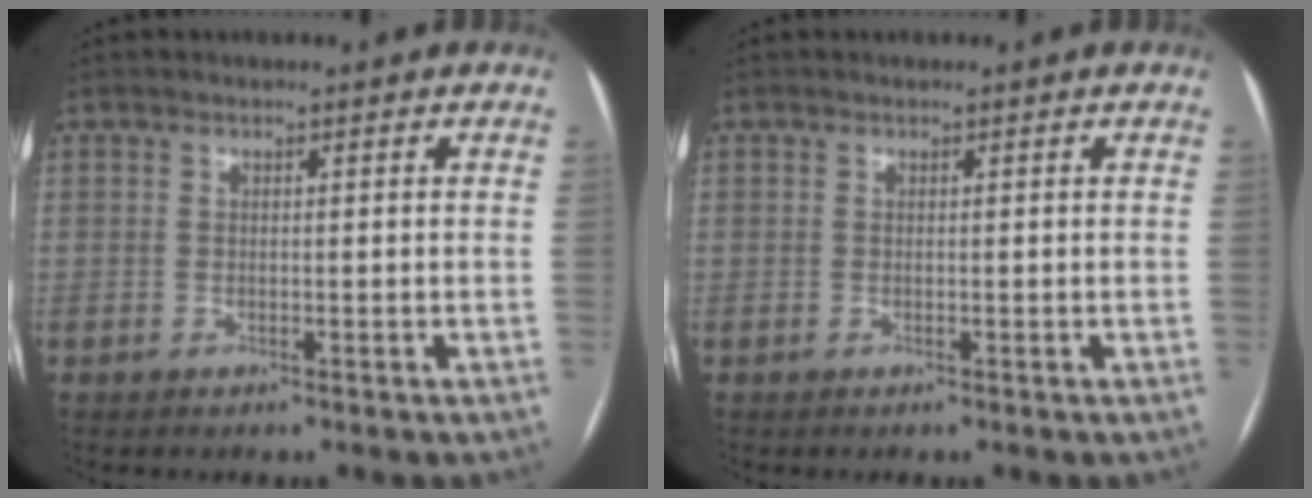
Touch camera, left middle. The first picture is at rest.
{"total": 0.0}